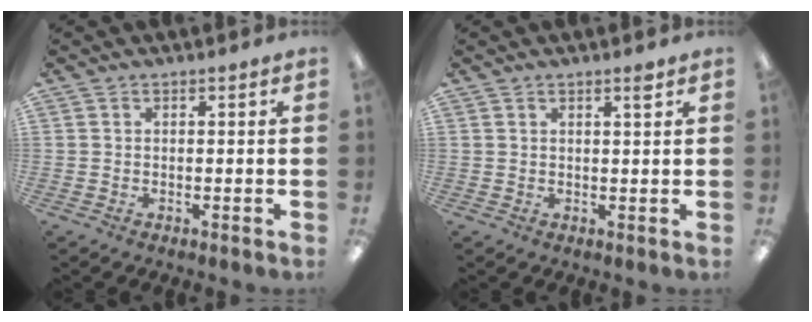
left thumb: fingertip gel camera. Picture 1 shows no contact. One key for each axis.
{"total": 2.2, "fx": 1.6, "fy": 0.2, "fz": 1.5, "tx": -0.025, "ty": -0.004, "tz": 0.025}